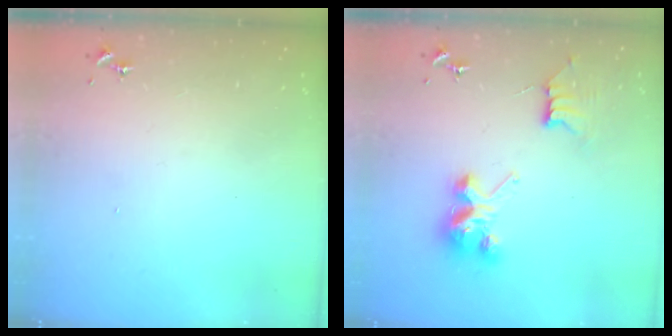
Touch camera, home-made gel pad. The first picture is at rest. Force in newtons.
{"total": 9.1, "press": 9.1, "slide": 0.6}